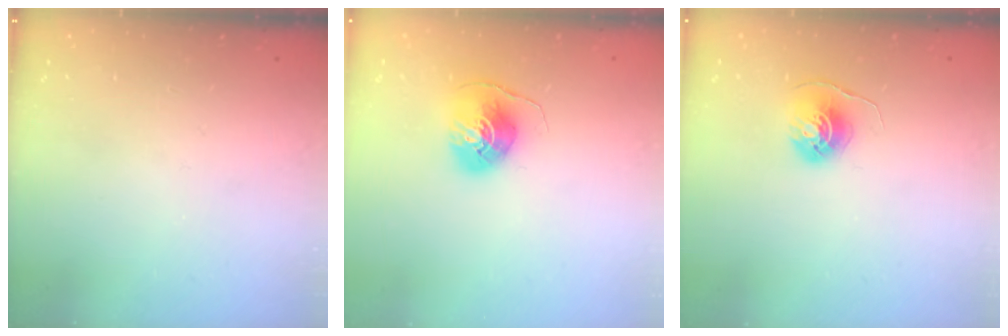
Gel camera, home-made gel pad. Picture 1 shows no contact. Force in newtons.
{"total": 8.4, "press": 8.3, "slide": 0.7}
{"total": 6.1, "press": 6.1, "slide": 0.5}